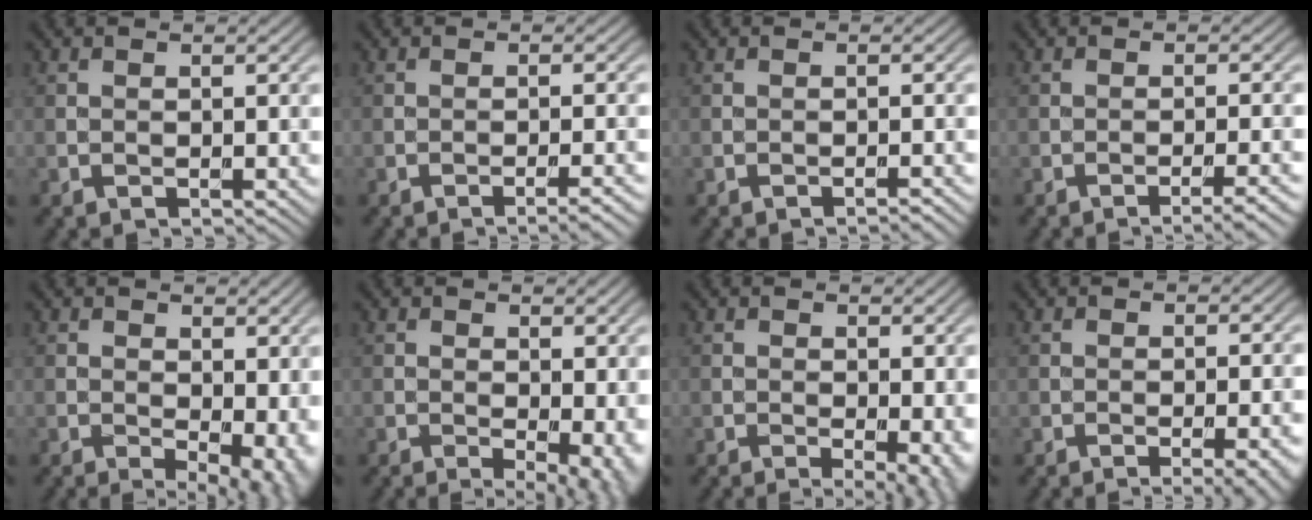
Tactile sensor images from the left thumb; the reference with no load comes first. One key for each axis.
{"total": 2.6, "fx": -1.6, "fy": 0.3, "fz": 2.0, "tx": -0.025, "ty": 0.009, "tz": -0.032}
{"total": 1.0, "fx": -0.8, "fy": 0.0, "fz": 0.6, "tx": -0.006, "ty": 0.004, "tz": -0.018}
{"total": 3.2, "fx": -2.0, "fy": 0.3, "fz": 2.5, "tx": -0.037, "ty": 0.010, "tz": -0.038}
{"total": 7.3, "fx": -0.7, "fy": 3.7, "fz": 6.2, "tx": -0.076, "ty": -0.012, "tz": 0.001}
{"total": 5.7, "fx": -1.1, "fy": 2.2, "fz": 5.1, "tx": -0.075, "ty": -0.011, "tz": -0.008}
{"total": 4.6, "fx": -1.2, "fy": 1.2, "fz": 4.3, "tx": -0.062, "ty": -0.011, "tz": -0.012}
{"total": 4.3, "fx": -2.1, "fy": 0.9, "fz": 3.6, "tx": -0.043, "ty": 0.007, "tz": -0.030}